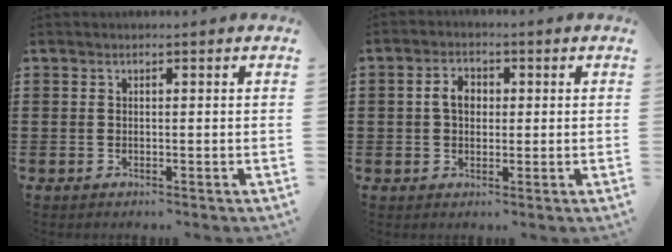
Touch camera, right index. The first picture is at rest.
{"total": 3.7, "force": [0.3, 2.5, 2.6], "torque": [-0.058, 0.013, 0.002]}